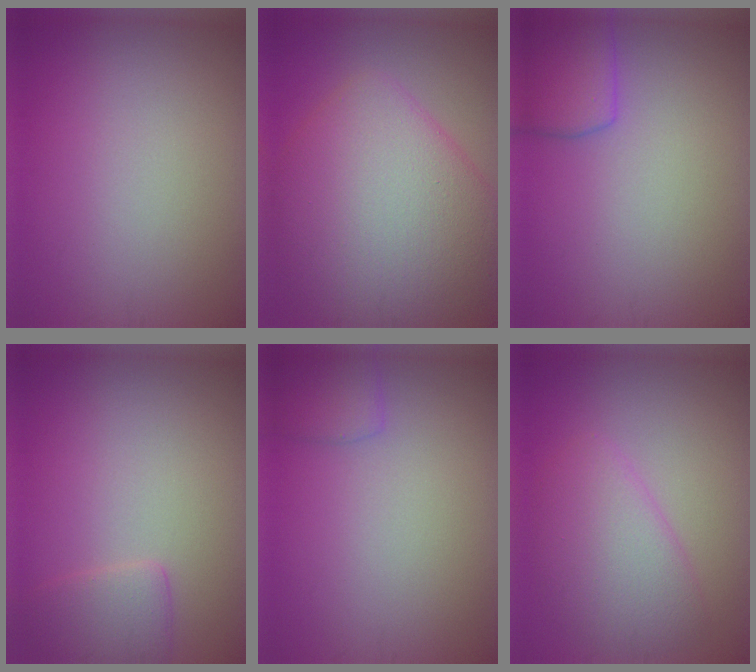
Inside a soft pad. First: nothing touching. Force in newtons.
{"total": 10.7, "press": 10.7, "slide": 0.4}
{"total": 3.6, "press": 3.6, "slide": 0.1}
{"total": 2.2, "press": 2.1, "slide": 0.2}
{"total": 1.7, "press": 1.7, "slide": 0.1}
{"total": 4.4, "press": 4.4, "slide": 0.2}